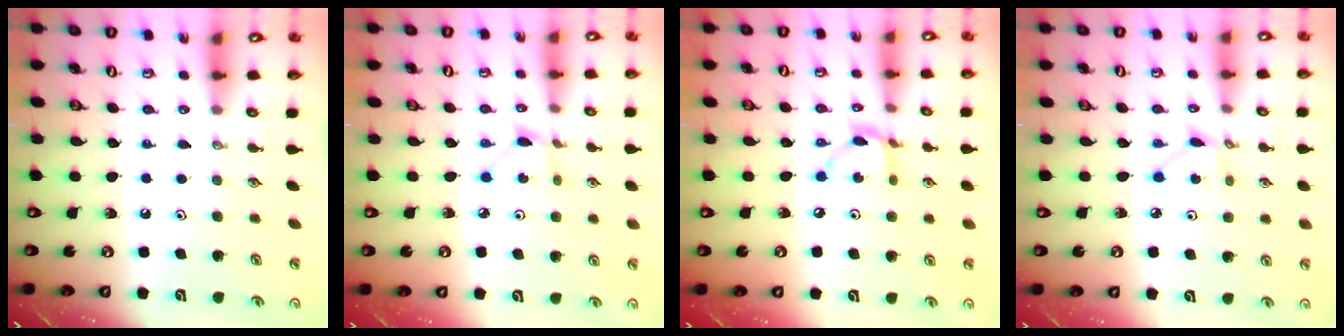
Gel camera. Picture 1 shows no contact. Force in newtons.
{"total": 2.2, "press": 2.2, "slide": 0.3}
{"total": 6.2, "press": 6.2, "slide": 0.3}
{"total": 3.1, "press": 3.1, "slide": 0.4}